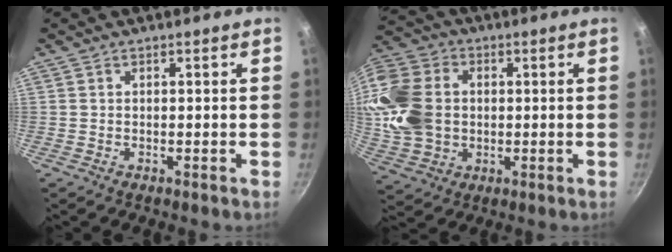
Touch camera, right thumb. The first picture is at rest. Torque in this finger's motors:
{"motor_torque": [-0.48, 1.69, 1.07, 0.93, 0.27]}